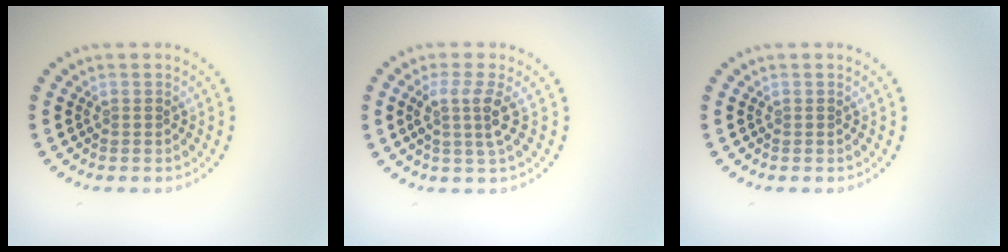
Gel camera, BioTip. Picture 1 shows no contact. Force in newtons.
{"total": 2.6, "press": 1.9, "slide": 1.7}
{"total": 0.0}